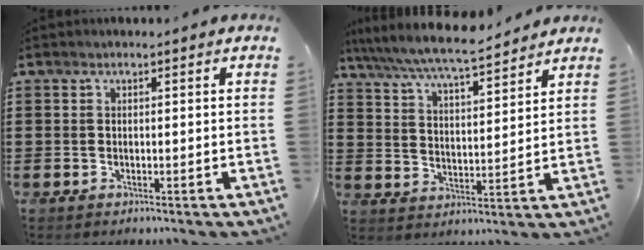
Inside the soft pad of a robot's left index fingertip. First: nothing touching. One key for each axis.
{"total": 6.8, "fx": 6.3, "fy": 0.1, "fz": 2.6, "tx": -0.076, "ty": -0.036, "tz": 0.106}